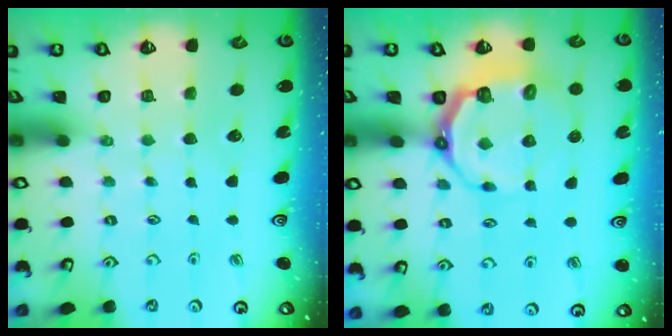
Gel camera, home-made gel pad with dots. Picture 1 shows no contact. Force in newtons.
{"total": 8.6, "press": 7.5, "slide": 4.2}